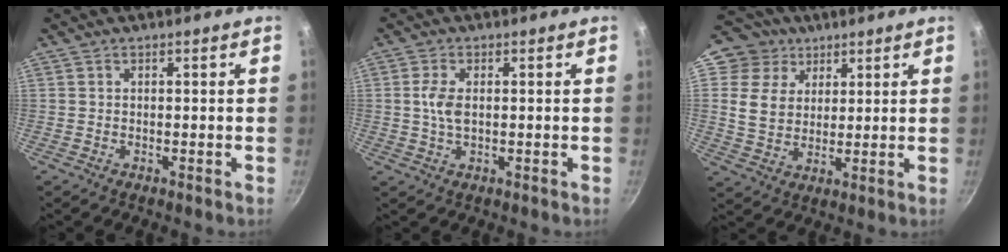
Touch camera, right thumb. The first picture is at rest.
{"total": 4.0, "force": [0.3, 2.1, 3.4], "torque": [-0.070, 0.003, 0.004]}
{"total": 10.2, "force": [4.9, 8.3, 3.1], "torque": [-0.023, -0.012, 0.080]}